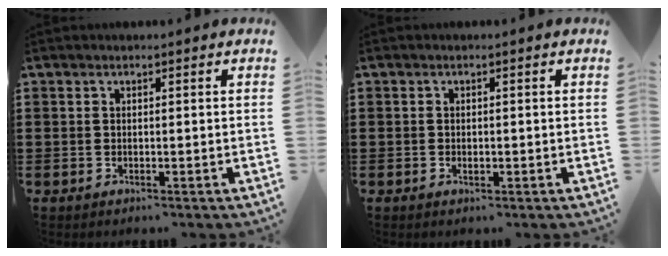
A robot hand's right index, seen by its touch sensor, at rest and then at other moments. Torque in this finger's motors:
{"motor_torque": [2.14, 0.00, 0.09, 0.00]}